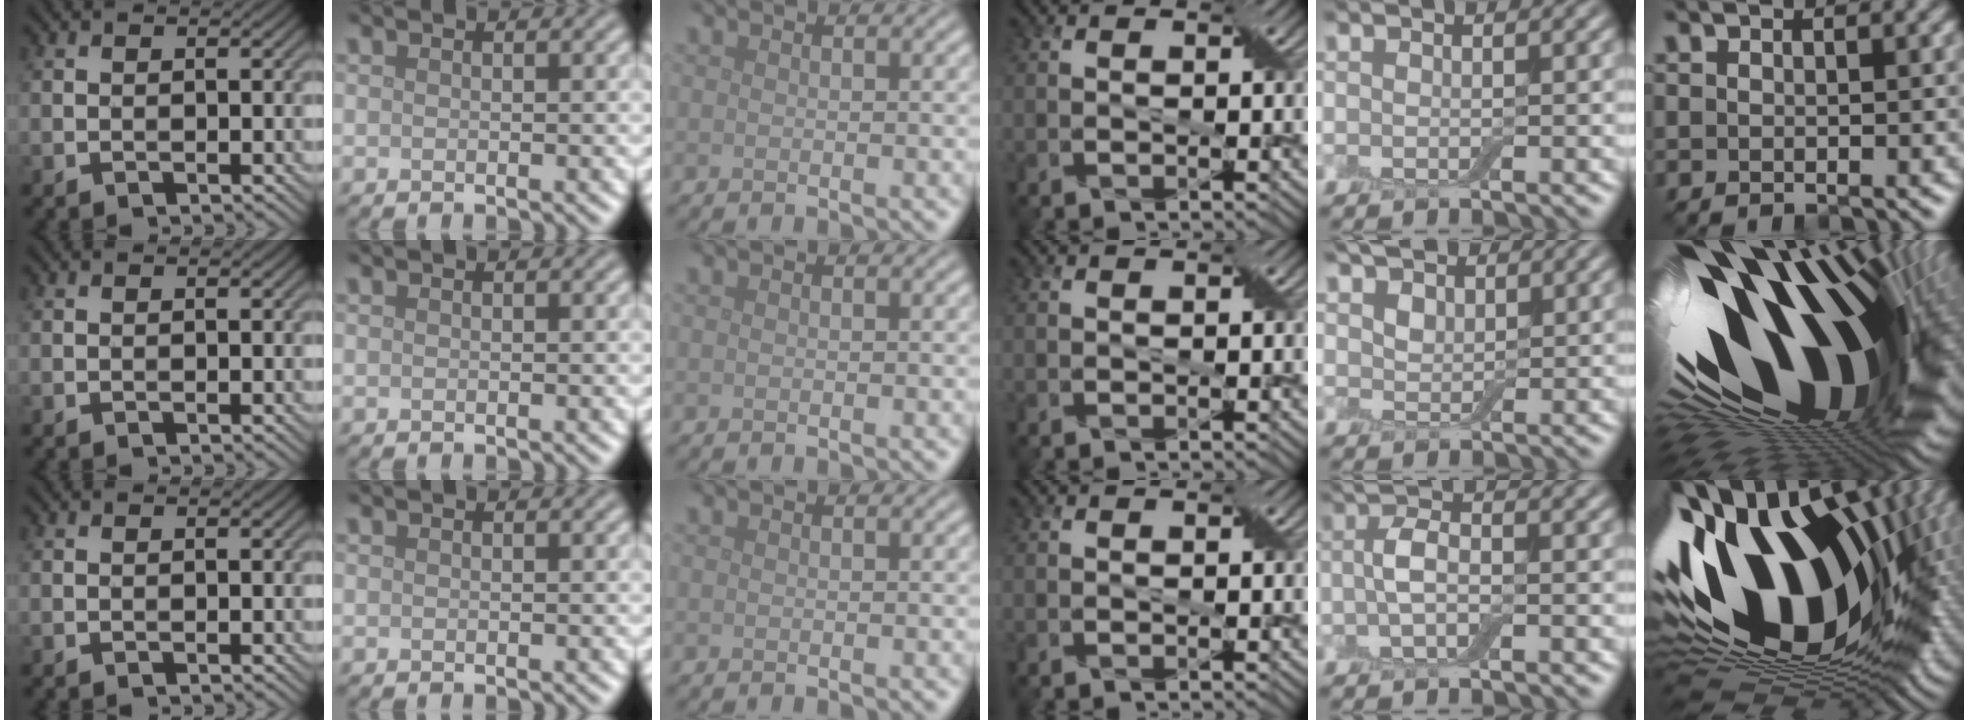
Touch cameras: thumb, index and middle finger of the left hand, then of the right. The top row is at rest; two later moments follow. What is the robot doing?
{"motion": "extract", "object": "drawer"}